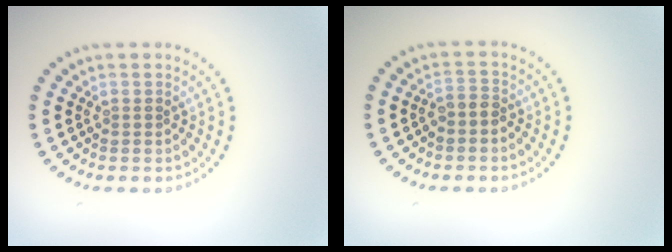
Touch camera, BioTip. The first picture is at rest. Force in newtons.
{"total": 1.5, "press": 1.2, "slide": 0.9}